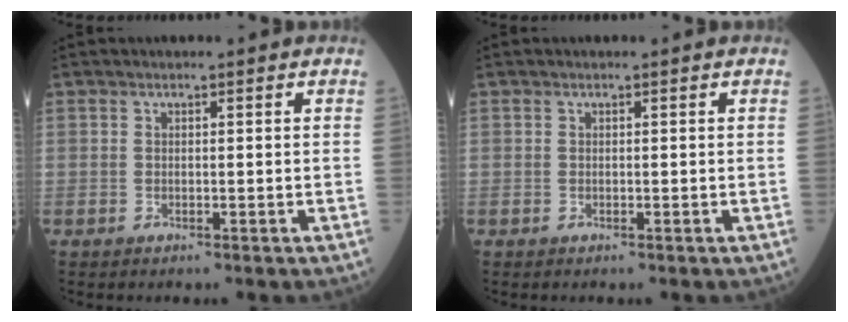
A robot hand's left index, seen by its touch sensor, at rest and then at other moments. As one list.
[{"total": 0.0}]